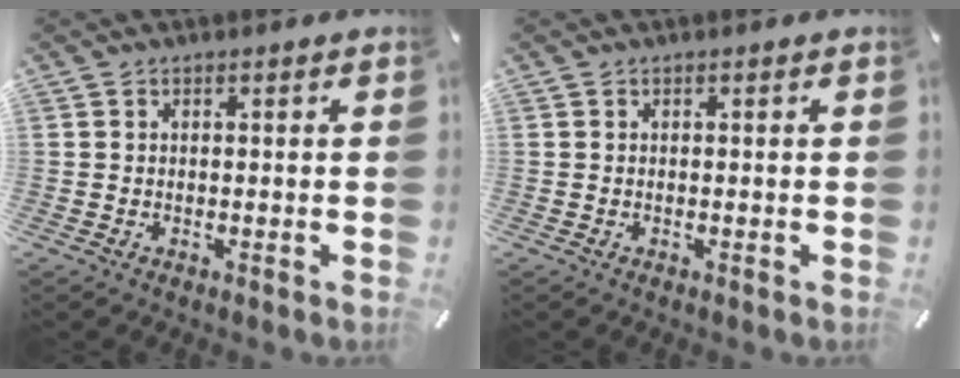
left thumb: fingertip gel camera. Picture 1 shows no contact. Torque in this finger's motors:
{"motor_torque": [0.00, 0.00, 0.00, 0.00, 0.00]}